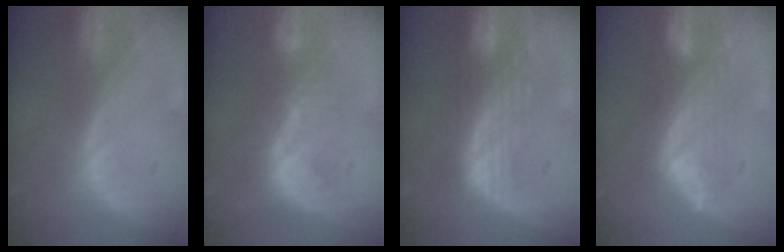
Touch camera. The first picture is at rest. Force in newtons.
{"total": 8.9, "press": 7.6, "slide": 4.6}
{"total": 7.4, "press": 7.0, "slide": 2.2}
{"total": 7.0, "press": 6.8, "slide": 1.7}